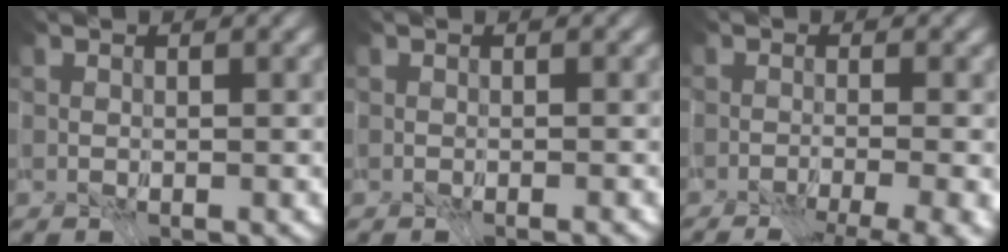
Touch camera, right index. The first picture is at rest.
{"total": 1.6, "force": [-0.9, -1.1, -0.7], "torque": [0.027, -0.007, -0.017]}
{"total": 9.7, "force": [-6.4, 2.9, 6.6], "torque": [-0.085, -0.017, -0.061]}